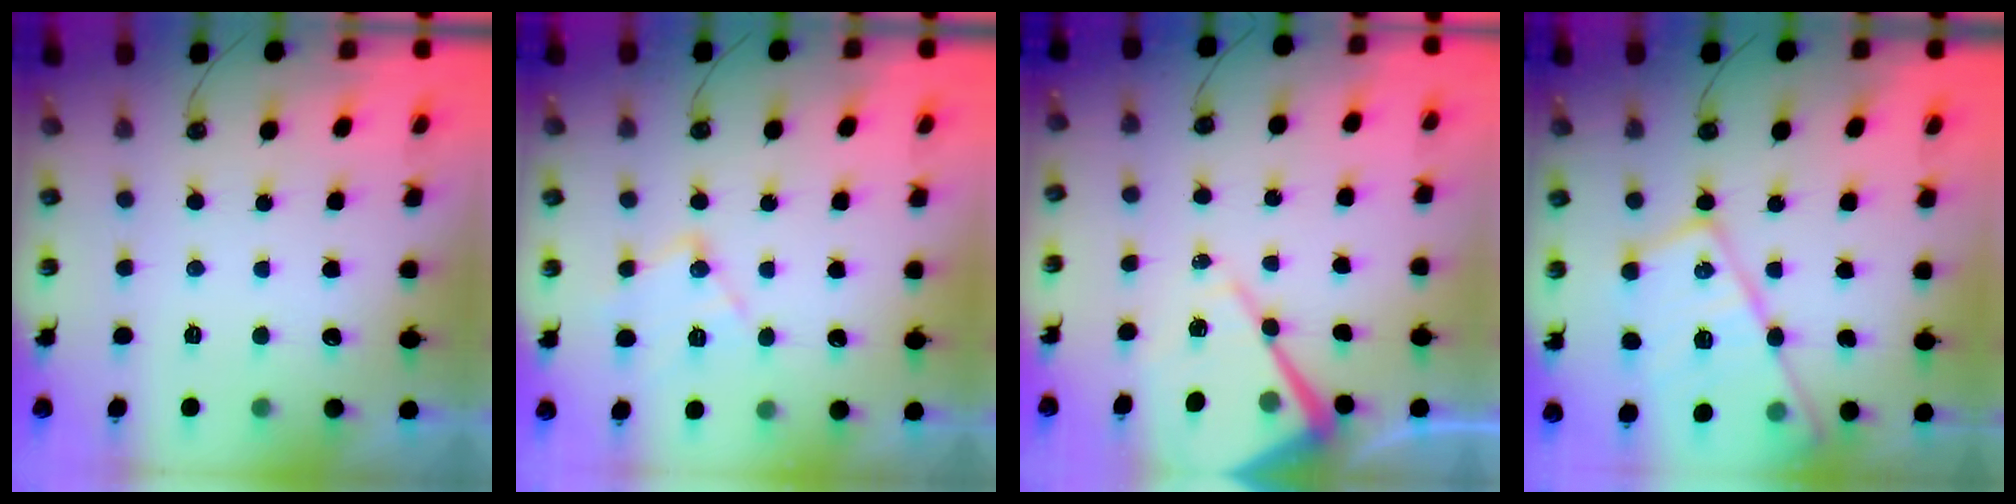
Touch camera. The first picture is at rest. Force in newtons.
{"total": 12.6, "press": 12.6, "slide": 0.7}
{"total": 13.0, "press": 12.9, "slide": 1.3}
{"total": 19.5, "press": 19.5, "slide": 0.9}